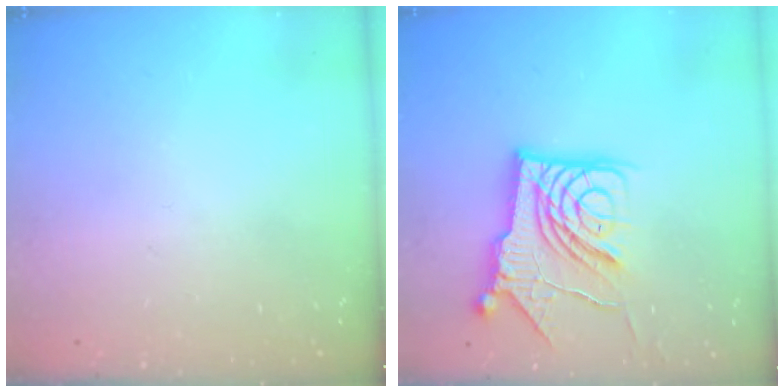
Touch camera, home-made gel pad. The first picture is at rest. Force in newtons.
{"total": 14.3, "press": 14.2, "slide": 1.7}